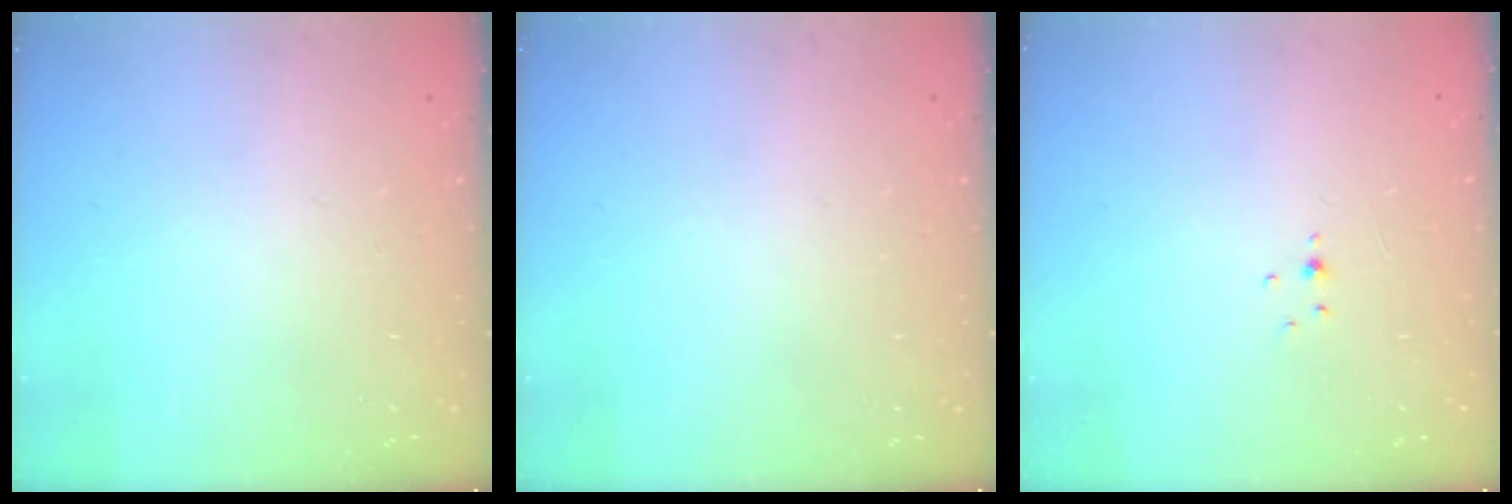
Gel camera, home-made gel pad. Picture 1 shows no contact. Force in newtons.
{"total": 0.0}
{"total": 1.5, "press": 1.5, "slide": 0.3}